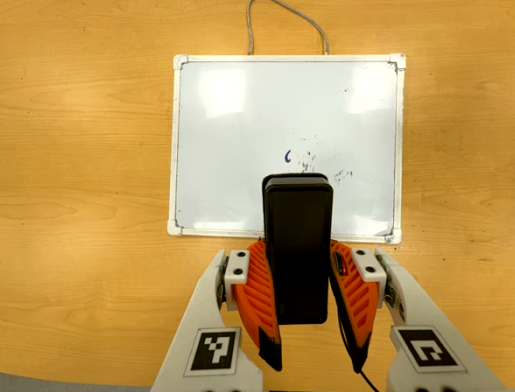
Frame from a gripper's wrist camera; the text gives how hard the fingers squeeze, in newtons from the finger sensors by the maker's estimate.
{"total": 9.3, "left": 7.7, "right": 10.8}